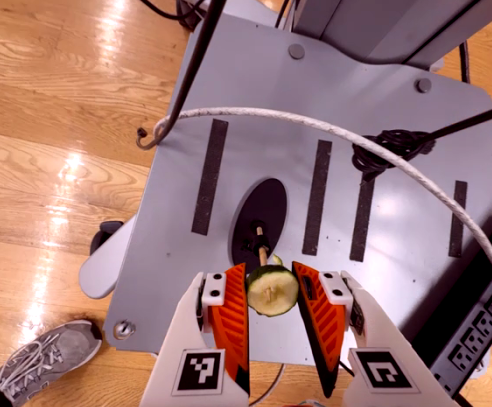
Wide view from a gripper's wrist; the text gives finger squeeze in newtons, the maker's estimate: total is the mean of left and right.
{"total": 8.7, "left": 8.6, "right": 8.8}